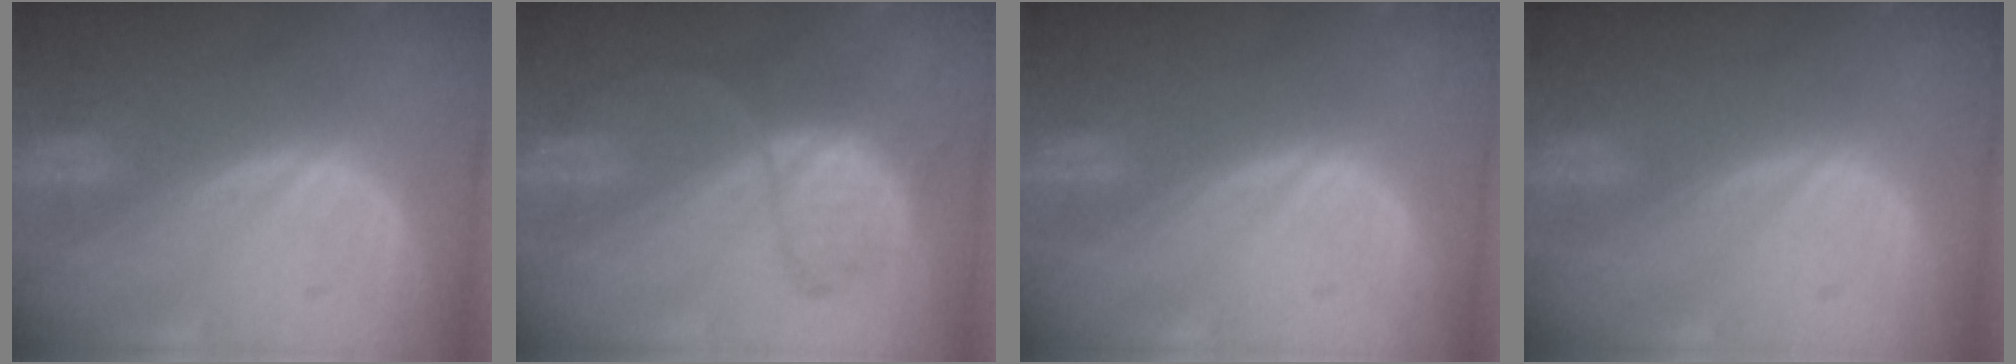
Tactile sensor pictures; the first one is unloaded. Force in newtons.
{"total": 6.5, "press": 6.3, "slide": 1.7}
{"total": 0.0}
{"total": 0.0}